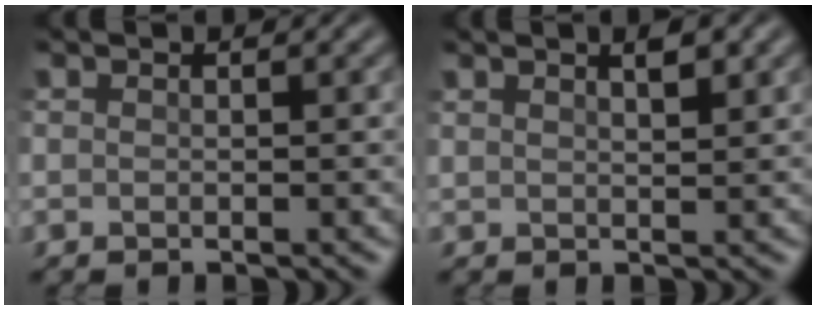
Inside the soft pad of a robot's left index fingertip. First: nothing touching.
{"total": 1.7, "force": [1.2, 0.4, 1.2], "torque": [-0.017, 0.001, 0.019]}